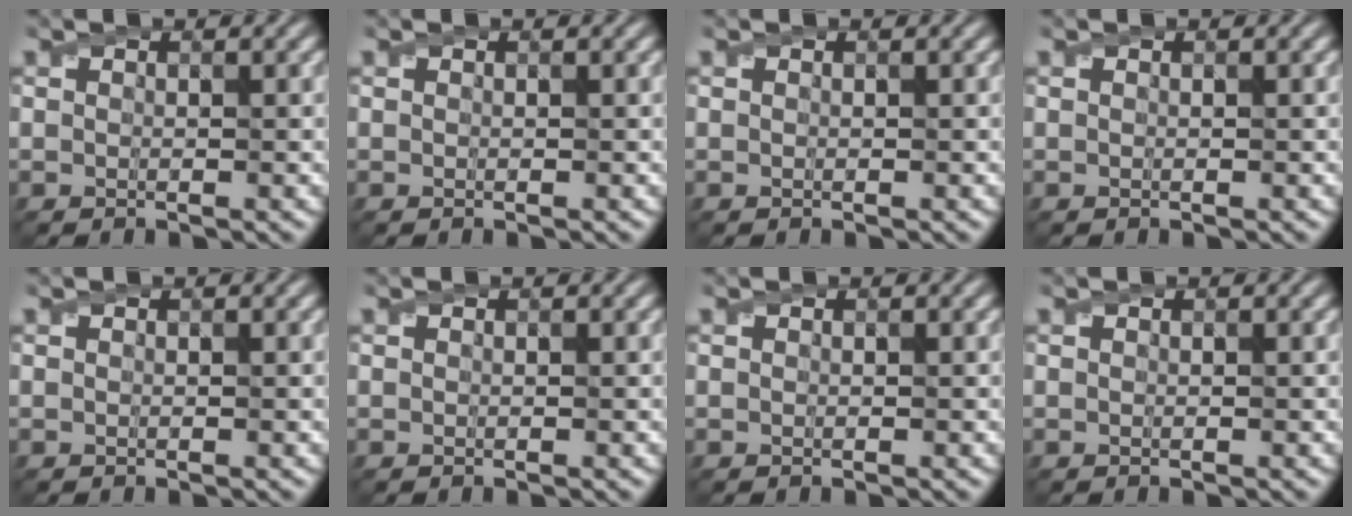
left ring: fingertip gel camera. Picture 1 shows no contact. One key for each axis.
{"total": 0.0}
{"total": 0.0}
{"total": 0.0}
{"total": 0.0}
{"total": 0.0}
{"total": 0.0}
{"total": 0.0}